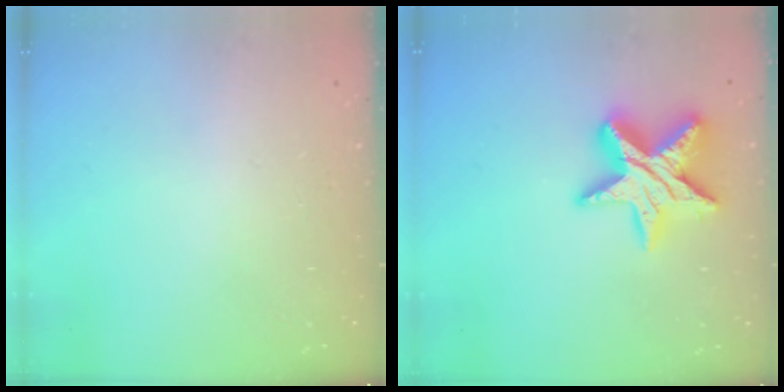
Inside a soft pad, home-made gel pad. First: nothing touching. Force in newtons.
{"total": 15.8, "press": 15.8, "slide": 1.2}